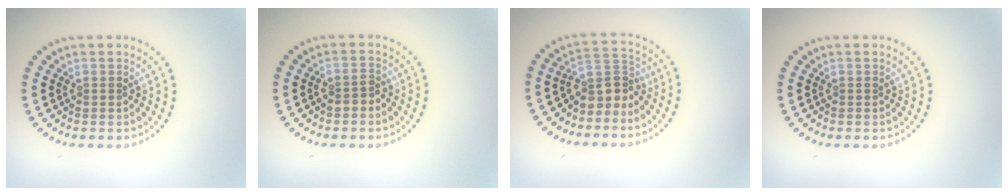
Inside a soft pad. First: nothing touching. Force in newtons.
{"total": 1.4, "press": 1.3, "slide": 0.6}
{"total": 3.1, "press": 2.3, "slide": 2.1}
{"total": 0.0}